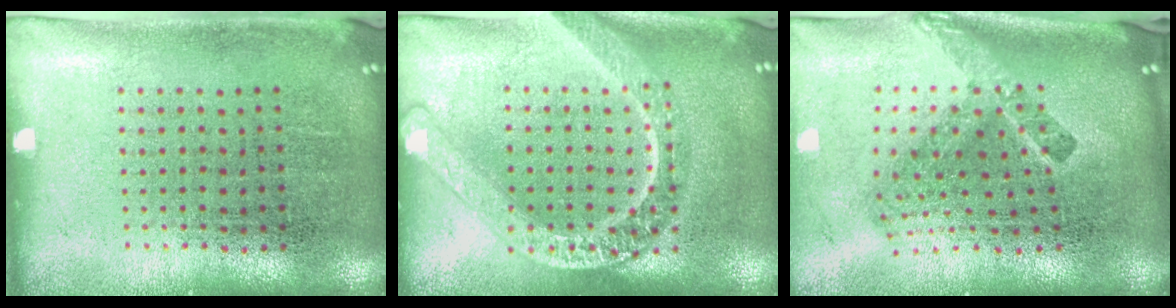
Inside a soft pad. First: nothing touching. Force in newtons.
{"total": 2.6, "press": 2.6, "slide": 0.3}
{"total": 2.5, "press": 1.6, "slide": 2.0}